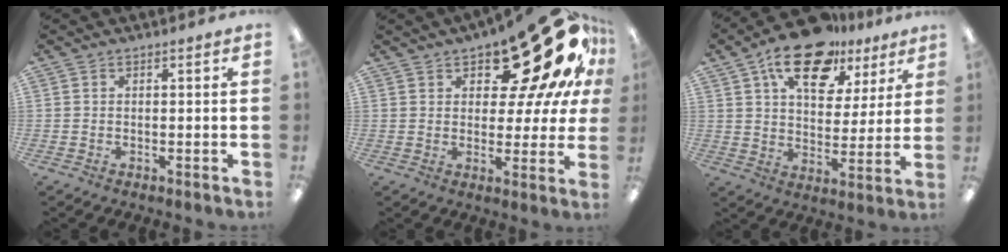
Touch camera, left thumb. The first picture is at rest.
{"total": 23.4, "force": [14.3, 9.1, 16.2], "torque": [-0.216, -0.092, 0.234]}
{"total": 18.1, "force": [11.7, 9.3, 10.3], "torque": [-0.164, -0.054, 0.201]}